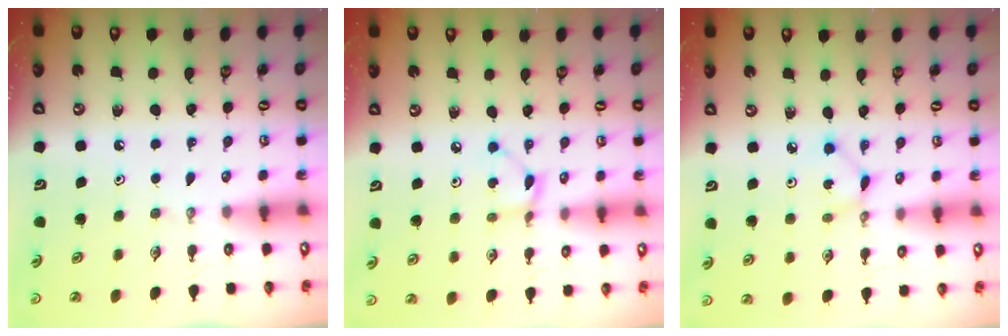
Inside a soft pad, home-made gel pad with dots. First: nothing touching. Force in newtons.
{"total": 2.6, "press": 2.6, "slide": 0.1}
{"total": 1.9, "press": 1.9, "slide": 0.2}